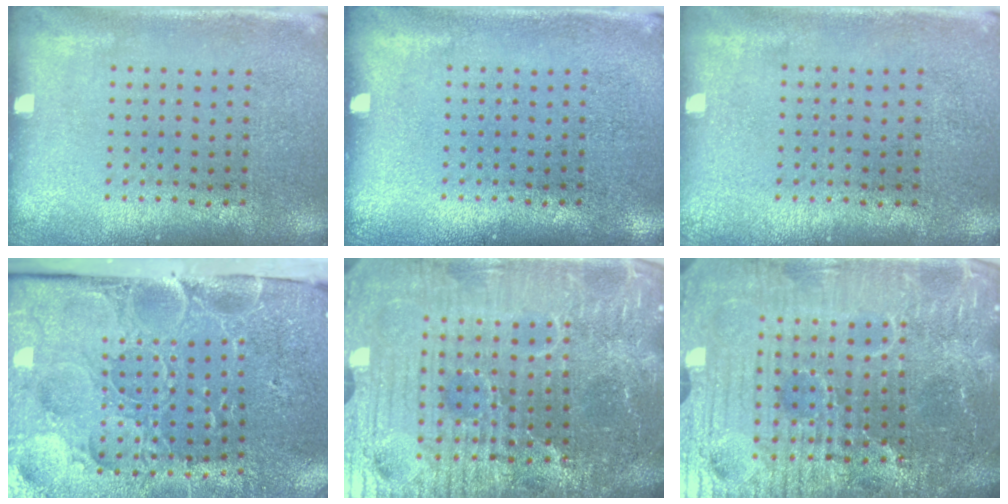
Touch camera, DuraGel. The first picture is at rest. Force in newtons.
{"total": 0.0}
{"total": 0.0}
{"total": 5.2, "press": 4.1, "slide": 3.3}
{"total": 7.1, "press": 6.4, "slide": 3.0}
{"total": 7.1, "press": 6.4, "slide": 3.0}